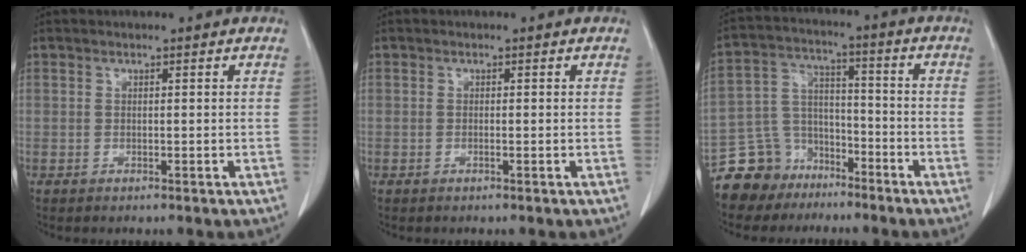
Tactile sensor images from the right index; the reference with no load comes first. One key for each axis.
{"total": 0.0}
{"total": 9.6, "fx": -7.1, "fy": 6.4, "fz": 0.4, "tx": -0.017, "ty": 0.042, "tz": -0.129}